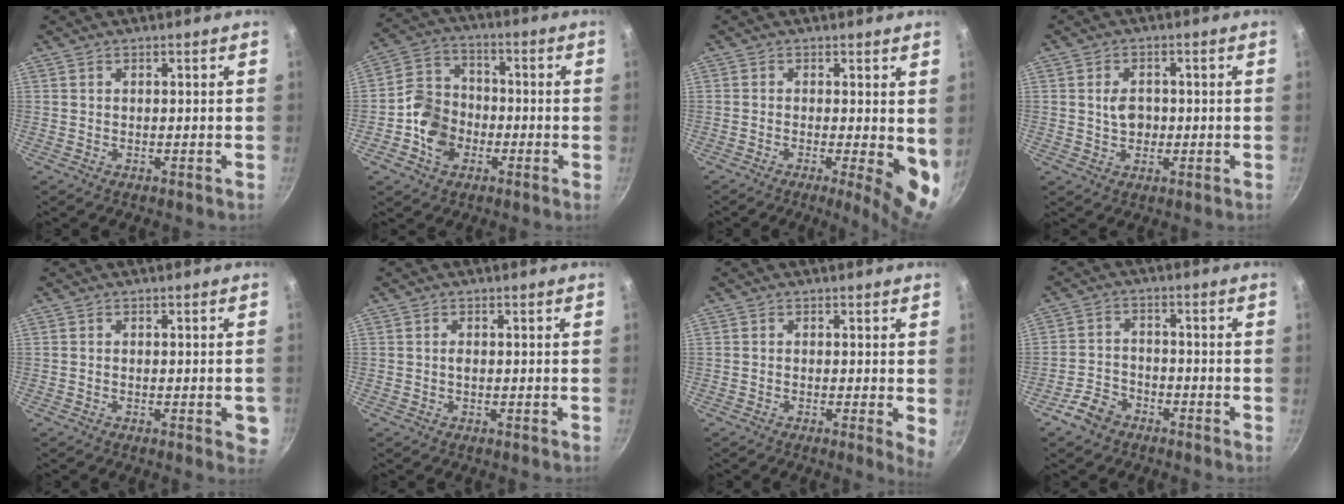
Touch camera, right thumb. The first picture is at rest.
{"total": 10.0, "force": [-3.0, 8.1, 5.1], "torque": [-0.072, 0.027, -0.072]}
{"total": 7.9, "force": [-0.9, 2.2, 7.5], "torque": [-0.091, -0.010, -0.008]}
{"total": 4.2, "force": [0.1, 3.2, 2.7], "torque": [-0.028, 0.005, 0.000]}
{"total": 3.4, "force": [-1.1, 1.2, 3.0], "torque": [-0.028, -0.001, -0.015]}
{"total": 0.7, "force": [-0.1, 0.5, 0.5], "torque": [-0.009, 0.003, -0.002]}
{"total": 3.2, "force": [-0.2, 0.8, 3.1], "torque": [-0.038, -0.008, -0.008]}
{"total": 5.4, "force": [-3.8, 3.3, 2.0], "torque": [-0.035, 0.037, -0.073]}